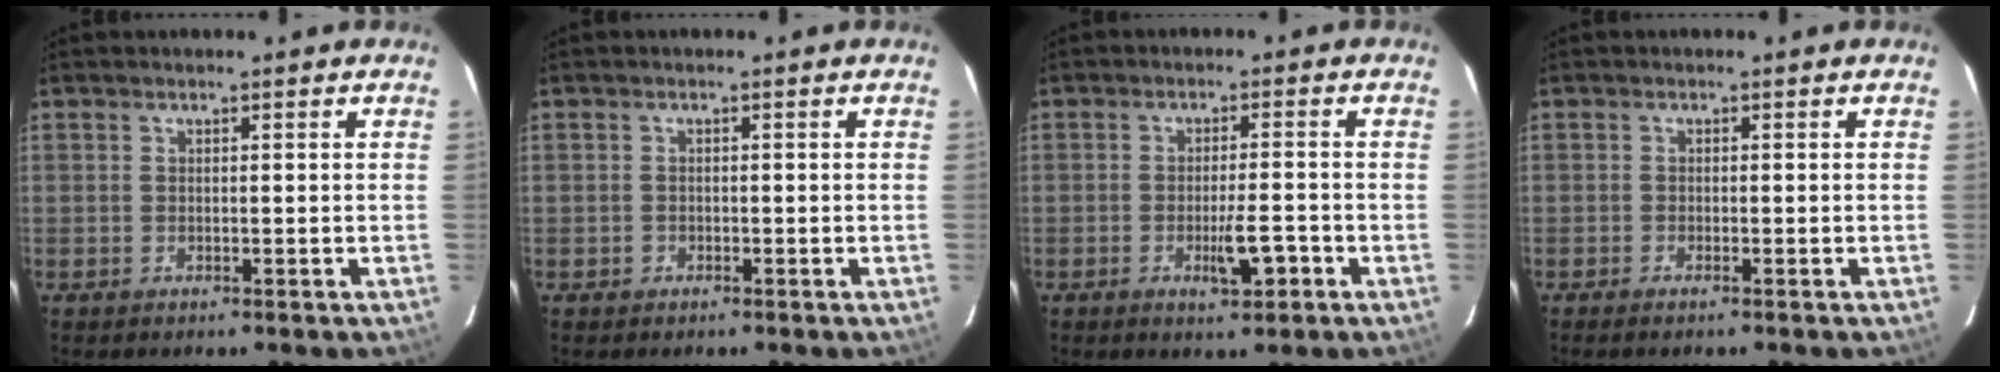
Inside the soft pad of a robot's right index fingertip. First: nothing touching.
{"total": 0.7, "force": [-0.4, 0.6, 0.1], "torque": [-0.005, 0.003, -0.008]}
{"total": 4.5, "force": [-1.9, 0.7, 4.0], "torque": [-0.068, -0.002, -0.028]}
{"total": 1.2, "force": [-0.9, -0.1, 0.7], "torque": [-0.014, -0.002, -0.015]}